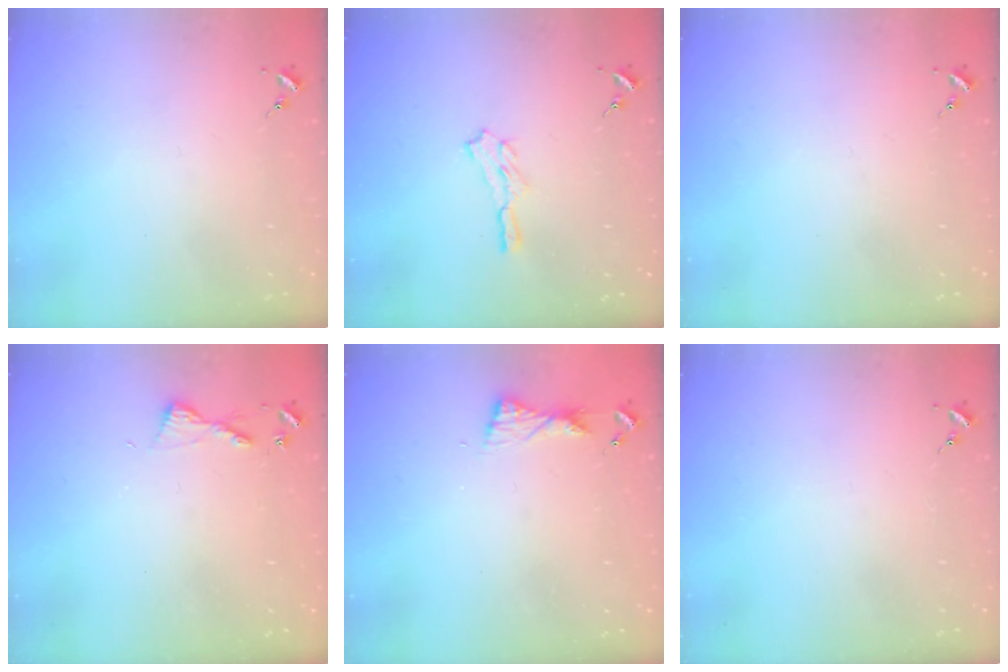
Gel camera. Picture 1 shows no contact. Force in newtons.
{"total": 4.7, "press": 4.6, "slide": 0.5}
{"total": 0.0}
{"total": 5.7, "press": 5.7, "slide": 0.5}
{"total": 6.0, "press": 5.9, "slide": 0.8}
{"total": 0.0}